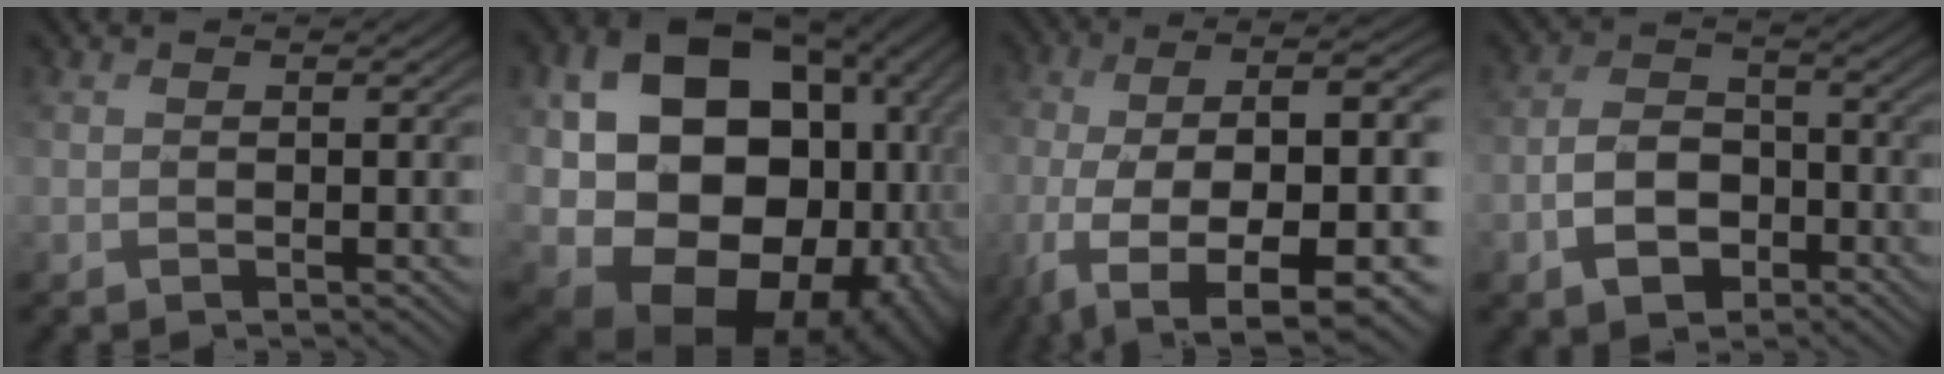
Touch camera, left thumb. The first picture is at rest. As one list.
[{"total": 24.4, "force": [-0.6, 19.1, 15.2], "torque": [-0.300, -0.036, 0.000]}, {"total": 15.7, "force": [-5.2, 5.7, 13.7], "torque": [-0.244, -0.022, -0.050]}, {"total": 6.3, "force": [-3.8, 4.1, 2.9], "torque": [-0.058, 0.000, -0.069]}]